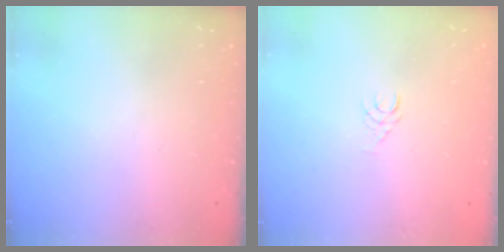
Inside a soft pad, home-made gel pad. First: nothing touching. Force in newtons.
{"total": 3.5, "press": 3.5, "slide": 0.3}